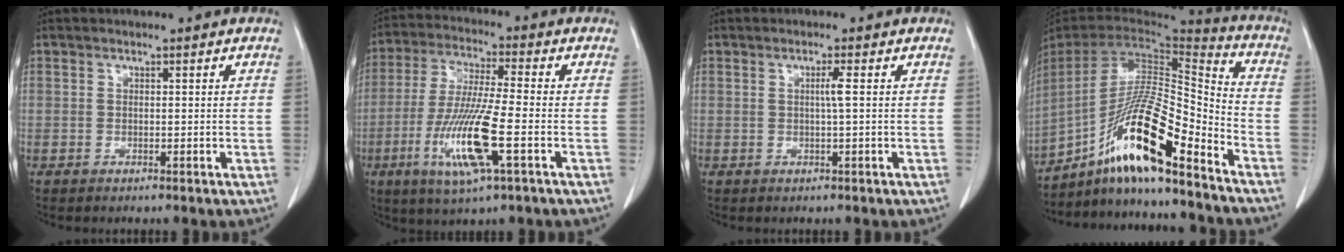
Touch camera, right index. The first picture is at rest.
{"total": 13.0, "force": [-4.2, 0.7, 12.3], "torque": [-0.253, -0.022, -0.082]}
{"total": 1.6, "force": [0.1, -0.4, 1.5], "torque": [-0.028, 0.001, 0.001]}
{"total": 18.9, "force": [-12.8, 1.3, 13.9], "torque": [-0.281, -0.006, -0.233]}